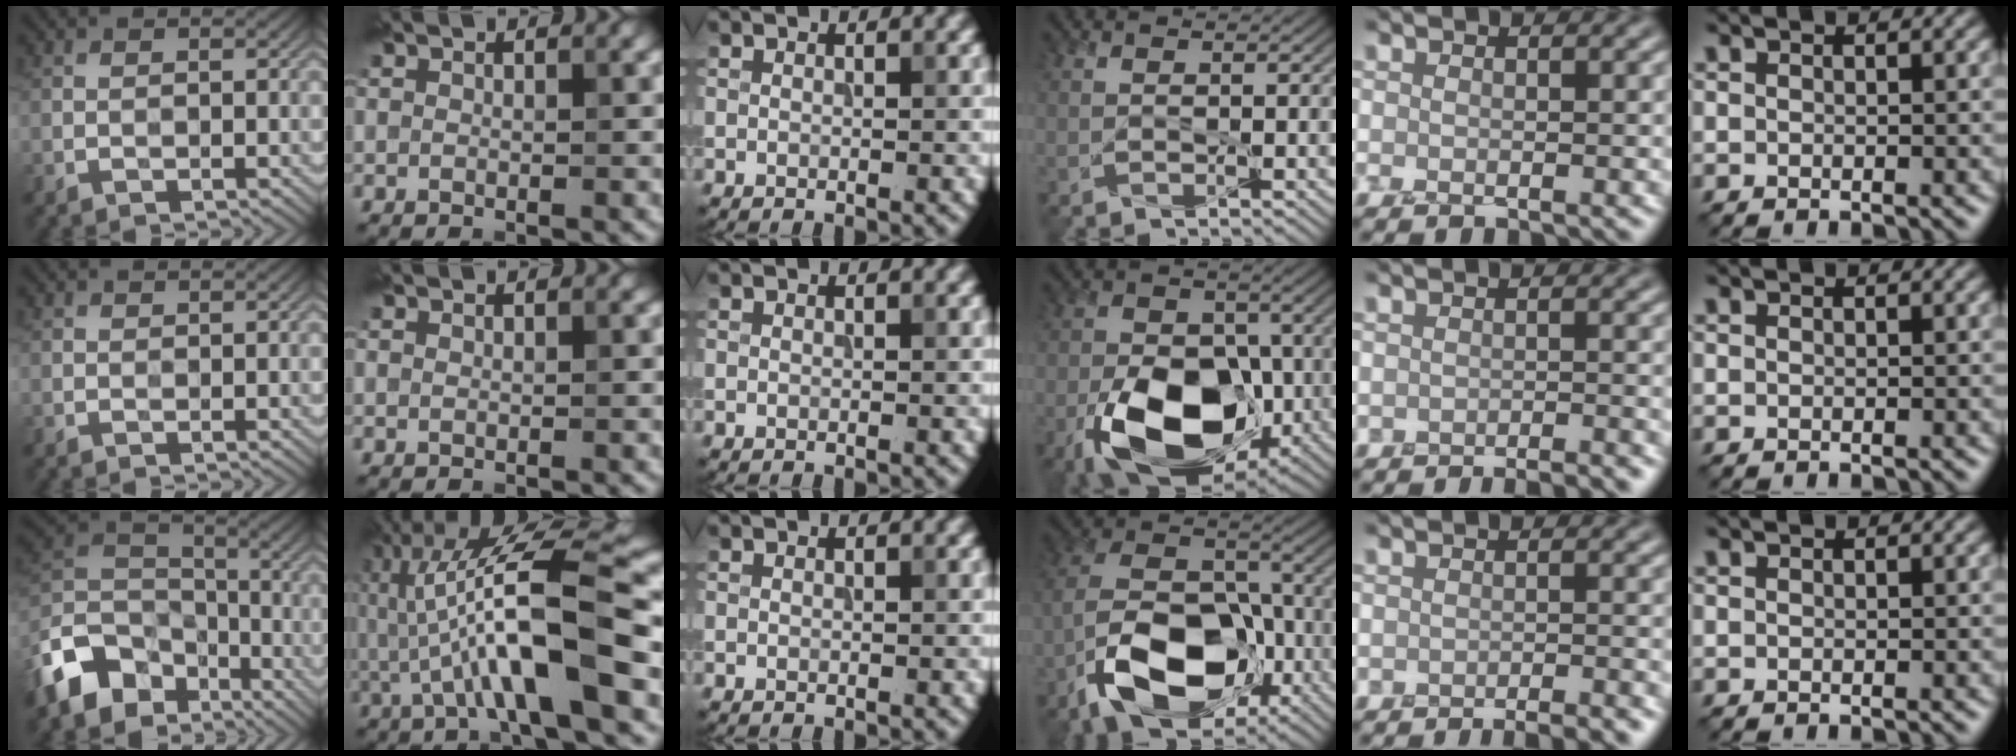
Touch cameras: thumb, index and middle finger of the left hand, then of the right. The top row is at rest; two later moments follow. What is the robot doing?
{"motion": "peel", "object": "bandage"}